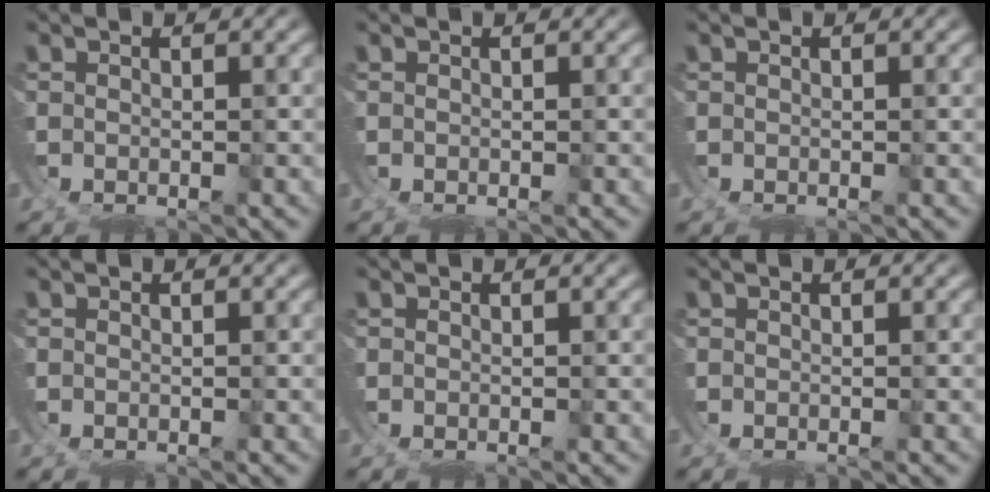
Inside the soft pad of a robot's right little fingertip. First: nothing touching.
{"total": 0.0}
{"total": 0.0}
{"total": 0.0}
{"total": 0.0}
{"total": 0.0}